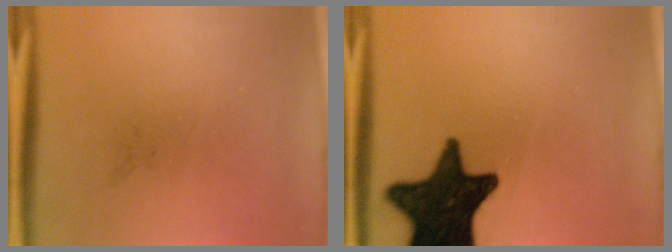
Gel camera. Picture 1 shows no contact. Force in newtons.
{"total": 17.2}